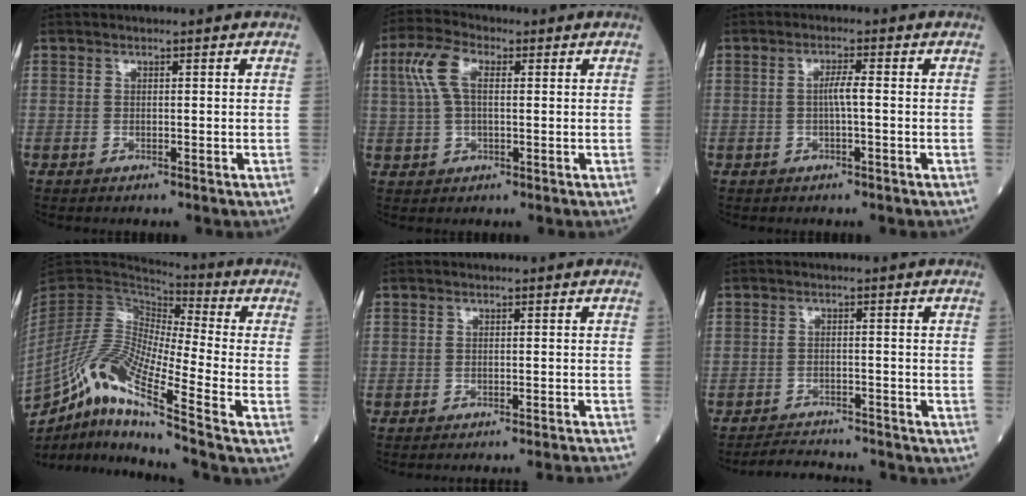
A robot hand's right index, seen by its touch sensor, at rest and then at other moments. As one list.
[{"total": 6.5, "force": [1.6, 2.9, 5.6], "torque": [-0.137, 0.024, 0.034]}, {"total": 2.3, "force": [-0.2, 0.0, 2.3], "torque": [-0.041, 0.001, -0.003]}, {"total": 17.1, "force": [-10.5, 0.0, 13.5], "torque": [-0.270, -0.018, -0.194]}, {"total": 10.2, "force": [-9.9, -1.4, 2.1], "torque": [-0.005, -0.013, -0.111]}, {"total": 8.0, "force": [-8.0, 0.7, 1.0], "torque": [-0.011, 0.003, -0.117]}]